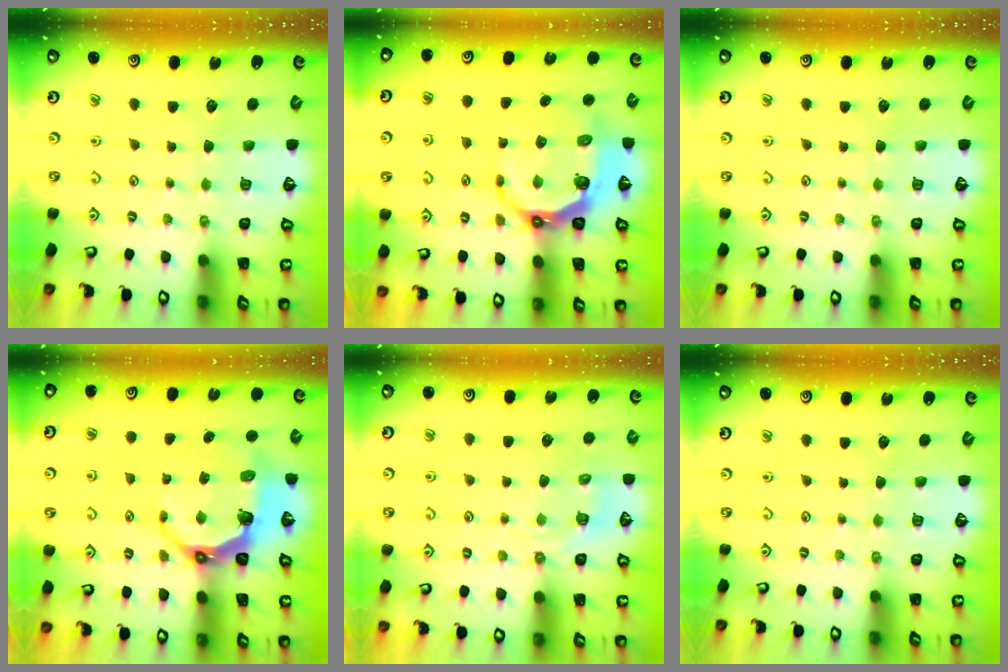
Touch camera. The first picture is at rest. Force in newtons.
{"total": 7.8, "press": 6.9, "slide": 3.7}
{"total": 0.0}
{"total": 7.3, "press": 5.9, "slide": 4.3}
{"total": 4.3, "press": 4.0, "slide": 1.5}
{"total": 0.0}